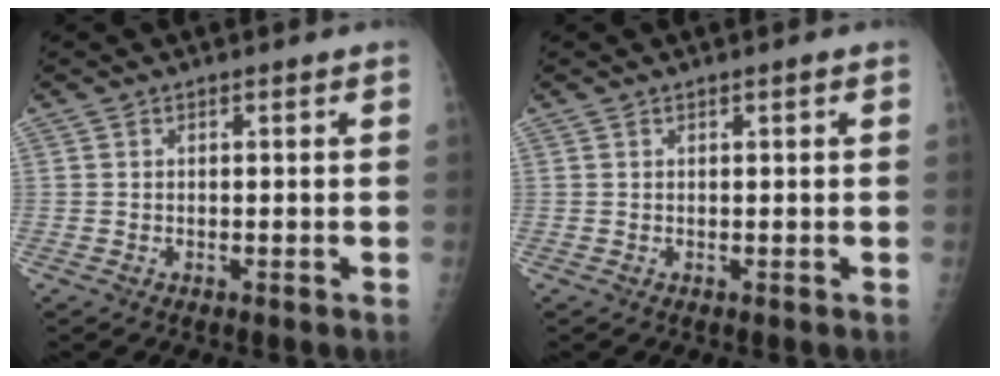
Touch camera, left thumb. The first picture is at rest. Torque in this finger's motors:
{"motor_torque": [0.04, 0.24, -0.15, -0.04, 0.04]}